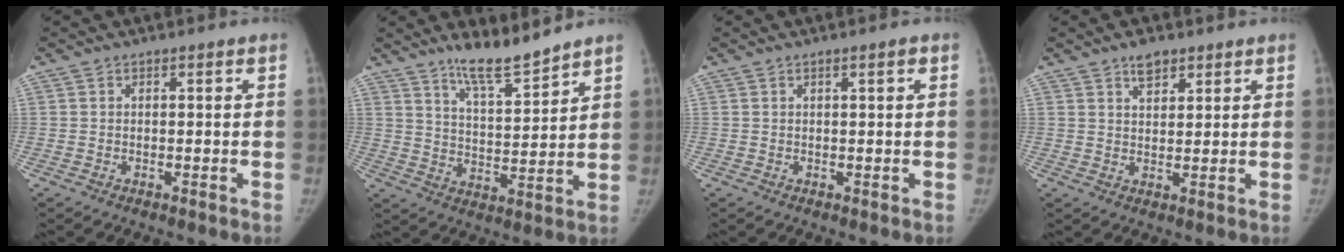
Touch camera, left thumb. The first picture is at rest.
{"total": 8.9, "force": [7.7, 1.2, 4.3], "torque": [-0.059, -0.060, 0.138]}
{"total": 1.1, "force": [0.5, 0.0, 1.0], "torque": [-0.016, 0.001, 0.007]}
{"total": 4.0, "force": [2.8, 2.0, 2.0], "torque": [-0.012, -0.017, 0.046]}